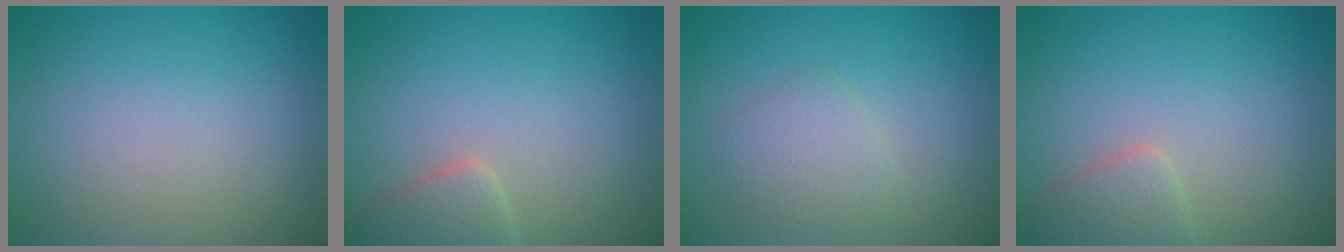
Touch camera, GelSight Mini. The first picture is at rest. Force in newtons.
{"total": 2.5, "press": 2.5, "slide": 0.3}
{"total": 2.2, "press": 2.2, "slide": 0.1}
{"total": 2.4, "press": 2.4, "slide": 0.1}